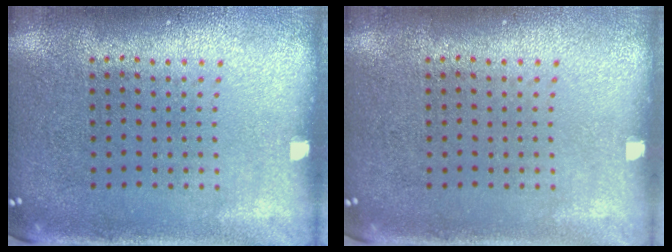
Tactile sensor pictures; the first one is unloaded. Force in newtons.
{"total": 0.0}